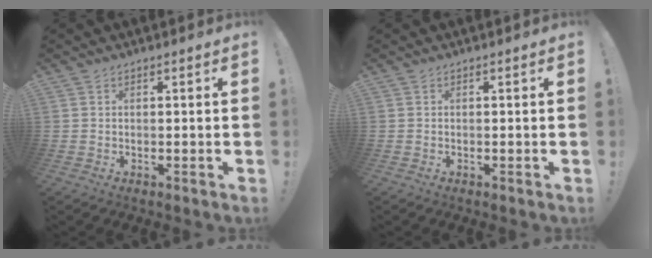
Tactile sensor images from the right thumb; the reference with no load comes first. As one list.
[{"total": 0.0}]